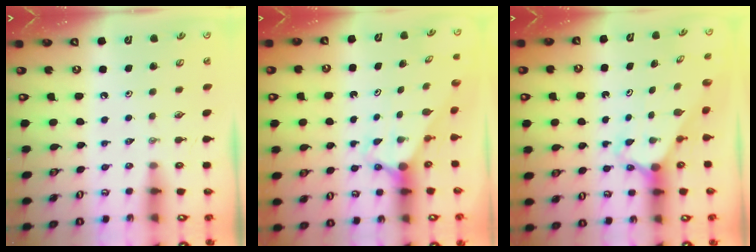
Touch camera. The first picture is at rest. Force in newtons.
{"total": 2.9, "press": 2.9, "slide": 0.0}
{"total": 2.3, "press": 2.3, "slide": 0.2}